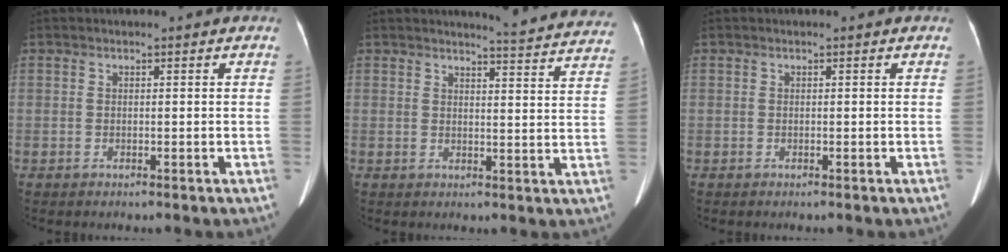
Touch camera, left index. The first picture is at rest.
{"total": 13.6, "force": [13.3, 0.0, 2.4], "torque": [-0.017, -0.073, 0.126]}
{"total": 0.0}